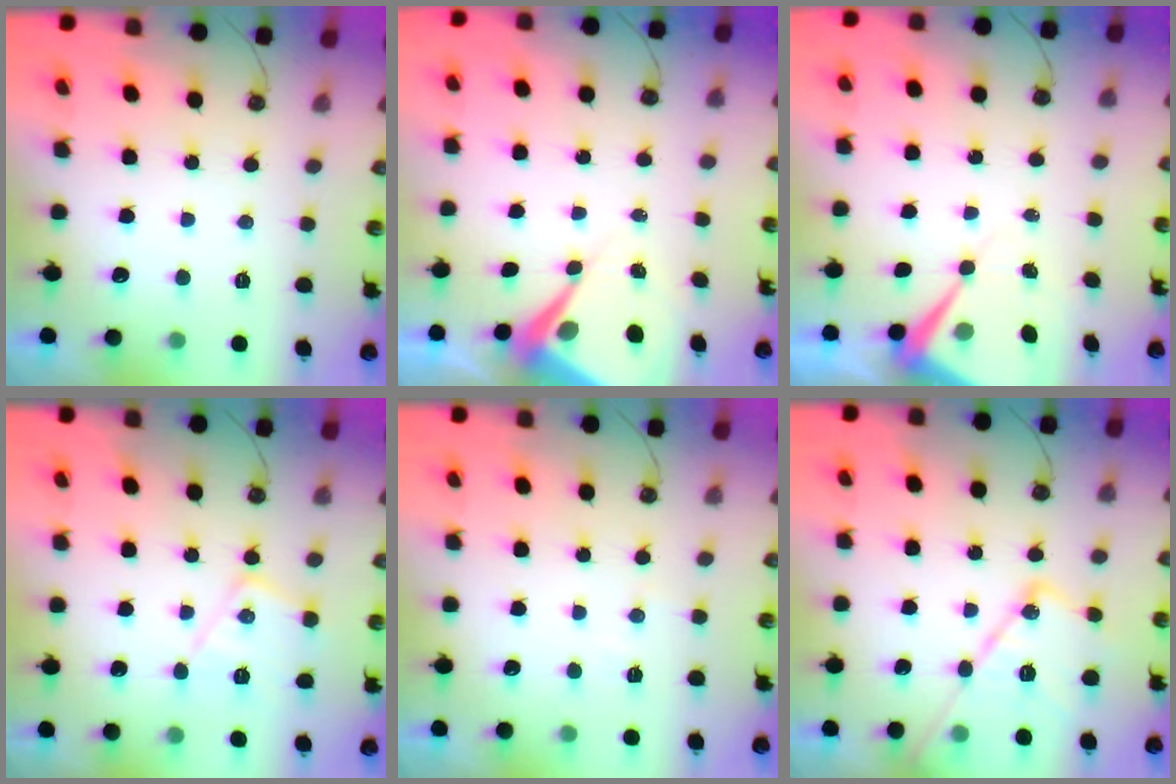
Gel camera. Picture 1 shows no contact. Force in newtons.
{"total": 7.1, "press": 7.0, "slide": 0.7}
{"total": 7.7, "press": 7.7, "slide": 0.6}
{"total": 11.0, "press": 11.0, "slide": 0.5}
{"total": 3.9, "press": 3.9, "slide": 0.6}
{"total": 17.4, "press": 17.4, "slide": 1.3}